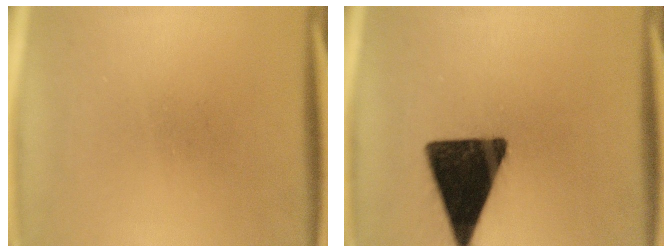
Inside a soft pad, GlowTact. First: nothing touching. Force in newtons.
{"total": 16.6}